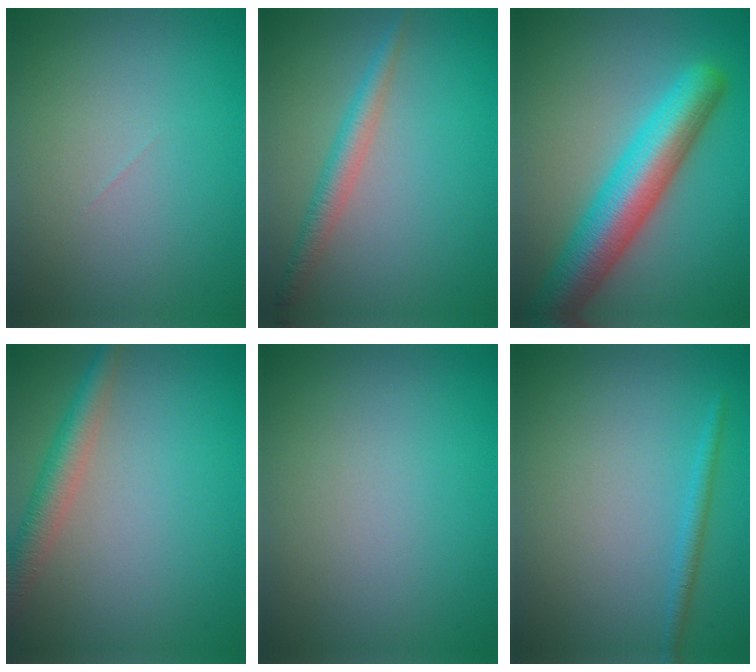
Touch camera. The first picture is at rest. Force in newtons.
{"total": 2.5, "press": 2.5, "slide": 0.1}
{"total": 8.0, "press": 8.0, "slide": 0.2}
{"total": 3.5, "press": 3.5, "slide": 0.1}
{"total": 0.0}
{"total": 1.3, "press": 1.3, "slide": 0.1}